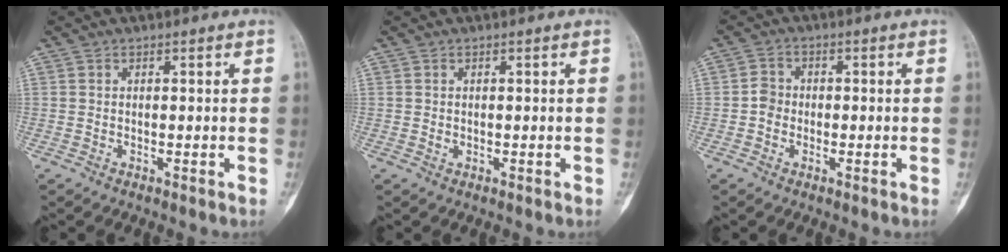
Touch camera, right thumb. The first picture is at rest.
{"total": 0.6, "force": [0.0, 0.5, 0.3], "torque": [-0.006, 0.001, 0.000]}
{"total": 3.0, "force": [-0.7, 2.6, 1.3], "torque": [-0.008, 0.008, -0.021]}